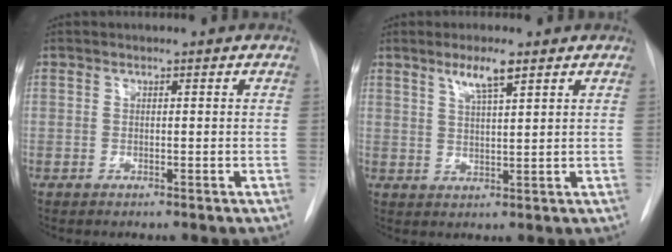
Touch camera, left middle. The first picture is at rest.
{"total": 4.4, "force": [2.8, 0.2, 3.4], "torque": [-0.064, -0.001, 0.051]}